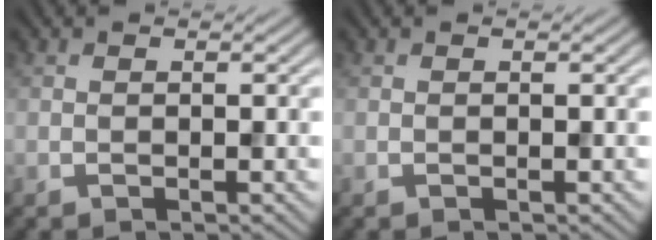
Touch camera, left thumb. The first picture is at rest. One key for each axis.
{"total": 0.0}